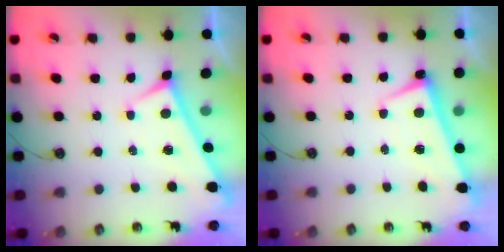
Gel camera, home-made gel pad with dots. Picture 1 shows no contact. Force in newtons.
{"total": 1.3, "press": 1.0, "slide": 0.9}